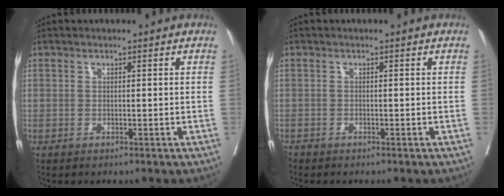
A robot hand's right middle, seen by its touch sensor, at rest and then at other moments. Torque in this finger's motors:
{"motor_torque": [0.40, -0.38, 0.24, 0.09]}